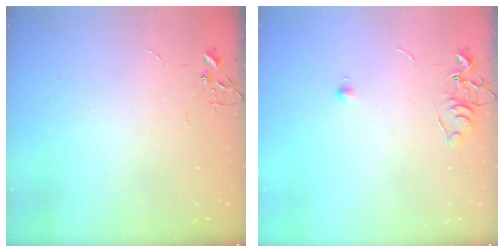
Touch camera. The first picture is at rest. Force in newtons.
{"total": 6.0, "press": 5.9, "slide": 0.7}